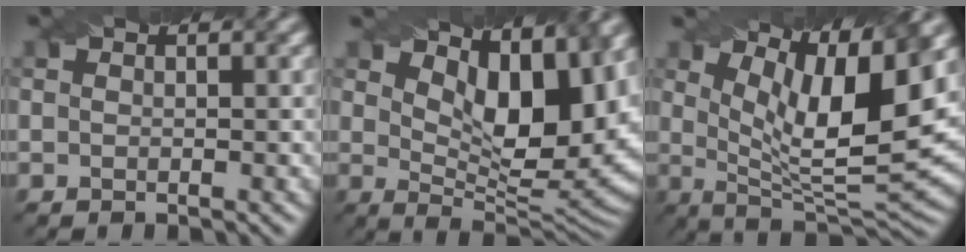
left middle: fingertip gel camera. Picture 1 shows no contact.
{"total": 10.2, "force": [4.5, 4.4, 8.1], "torque": [-0.133, 0.000, 0.079]}
{"total": 11.2, "force": [4.5, 3.1, 9.8], "torque": [-0.151, -0.007, 0.077]}